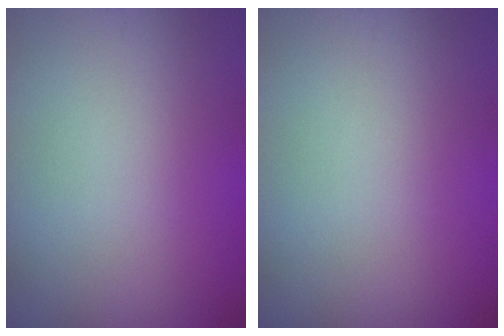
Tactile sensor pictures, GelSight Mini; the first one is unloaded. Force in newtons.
{"total": 0.0}